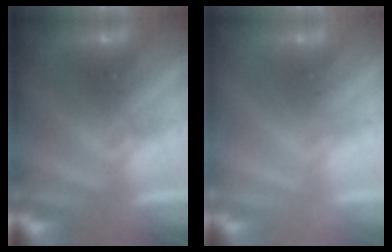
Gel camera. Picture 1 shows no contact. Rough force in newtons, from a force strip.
{"total": 2.9}